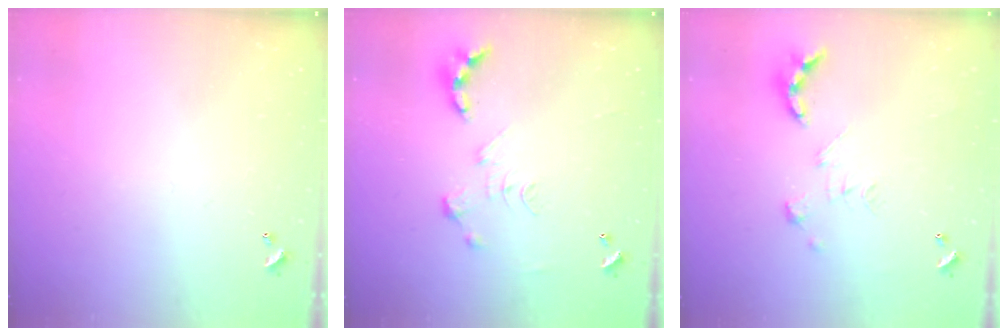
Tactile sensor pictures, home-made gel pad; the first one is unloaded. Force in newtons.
{"total": 0.0}
{"total": 2.7, "press": 2.2, "slide": 1.5}